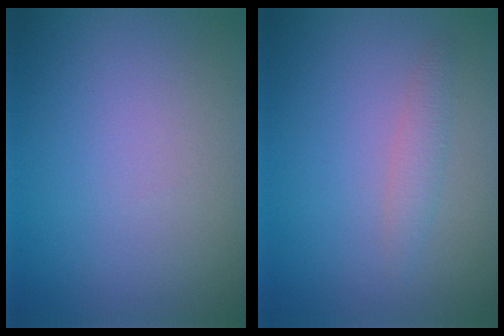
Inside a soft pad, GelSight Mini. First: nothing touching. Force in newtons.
{"total": 1.4, "press": 1.4, "slide": 0.0}